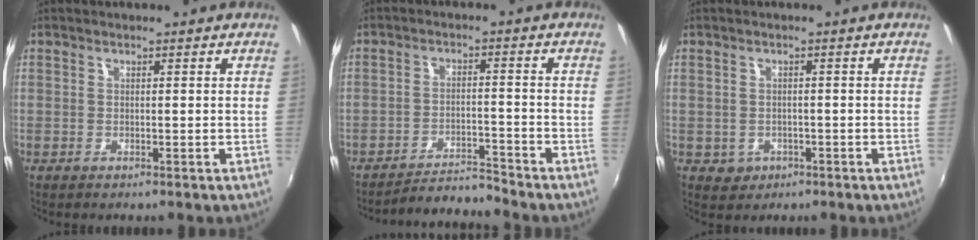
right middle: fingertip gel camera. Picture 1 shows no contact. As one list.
[{"total": 6.2, "force": [-6.1, -1.2, 0.0], "torque": [-0.020, 0.014, -0.104]}, {"total": 3.4, "force": [-1.2, 3.1, 0.9], "torque": [-0.027, 0.001, -0.010]}]